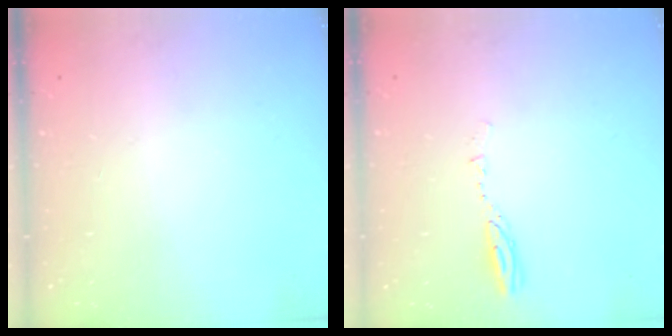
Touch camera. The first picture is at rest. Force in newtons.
{"total": 3.1, "press": 3.1, "slide": 0.4}